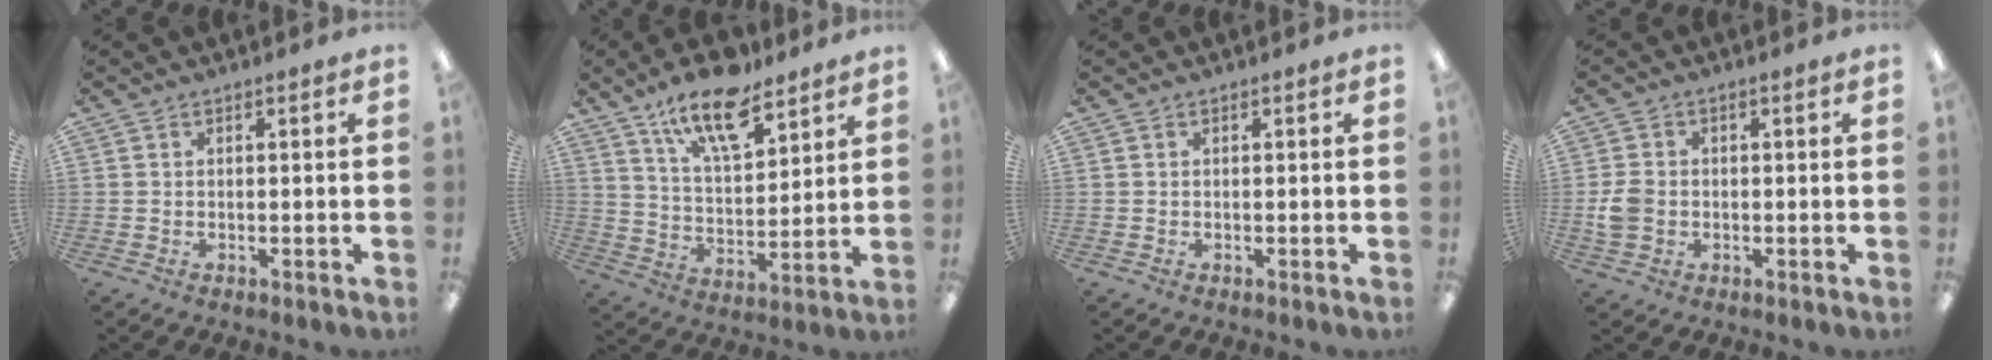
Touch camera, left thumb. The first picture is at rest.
{"total": 15.2, "force": [11.1, 5.7, 8.7], "torque": [-0.145, -0.058, 0.192]}
{"total": 0.0}
{"total": 4.5, "force": [-0.8, 3.7, 2.5], "torque": [-0.049, 0.006, -0.012]}